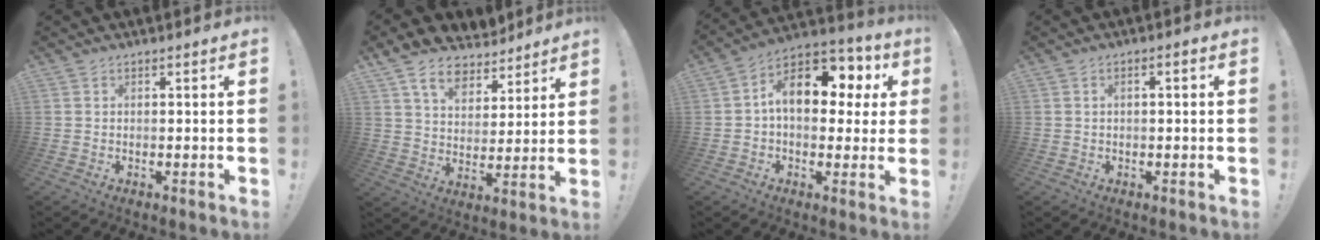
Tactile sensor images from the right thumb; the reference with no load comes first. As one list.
[{"total": 10.6, "force": [7.8, 5.9, 3.9], "torque": [-0.073, -0.055, 0.149]}, {"total": 15.7, "force": [4.2, 9.6, 11.7], "torque": [-0.171, -0.001, 0.075]}, {"total": 1.6, "force": [-0.5, 0.5, 1.5], "torque": [-0.030, 0.008, -0.009]}]